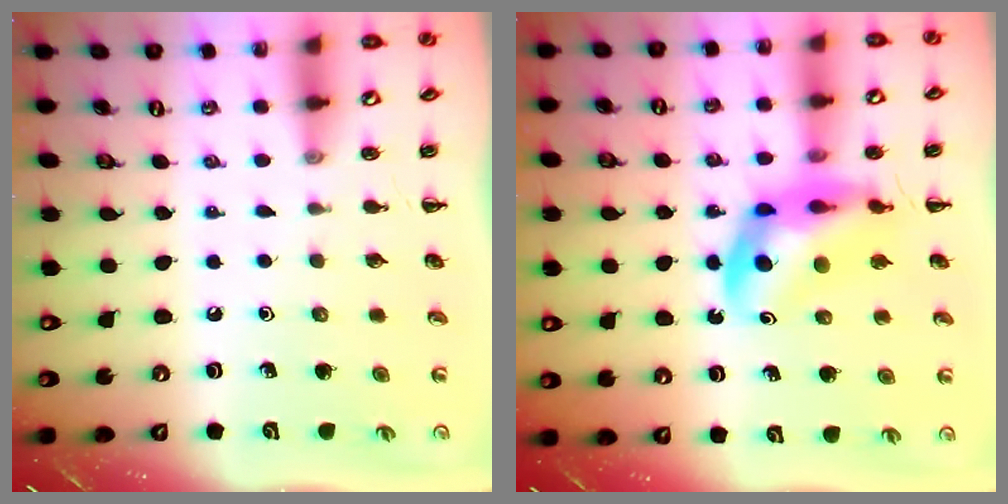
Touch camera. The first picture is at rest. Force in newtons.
{"total": 12.9, "press": 12.3, "slide": 3.7}